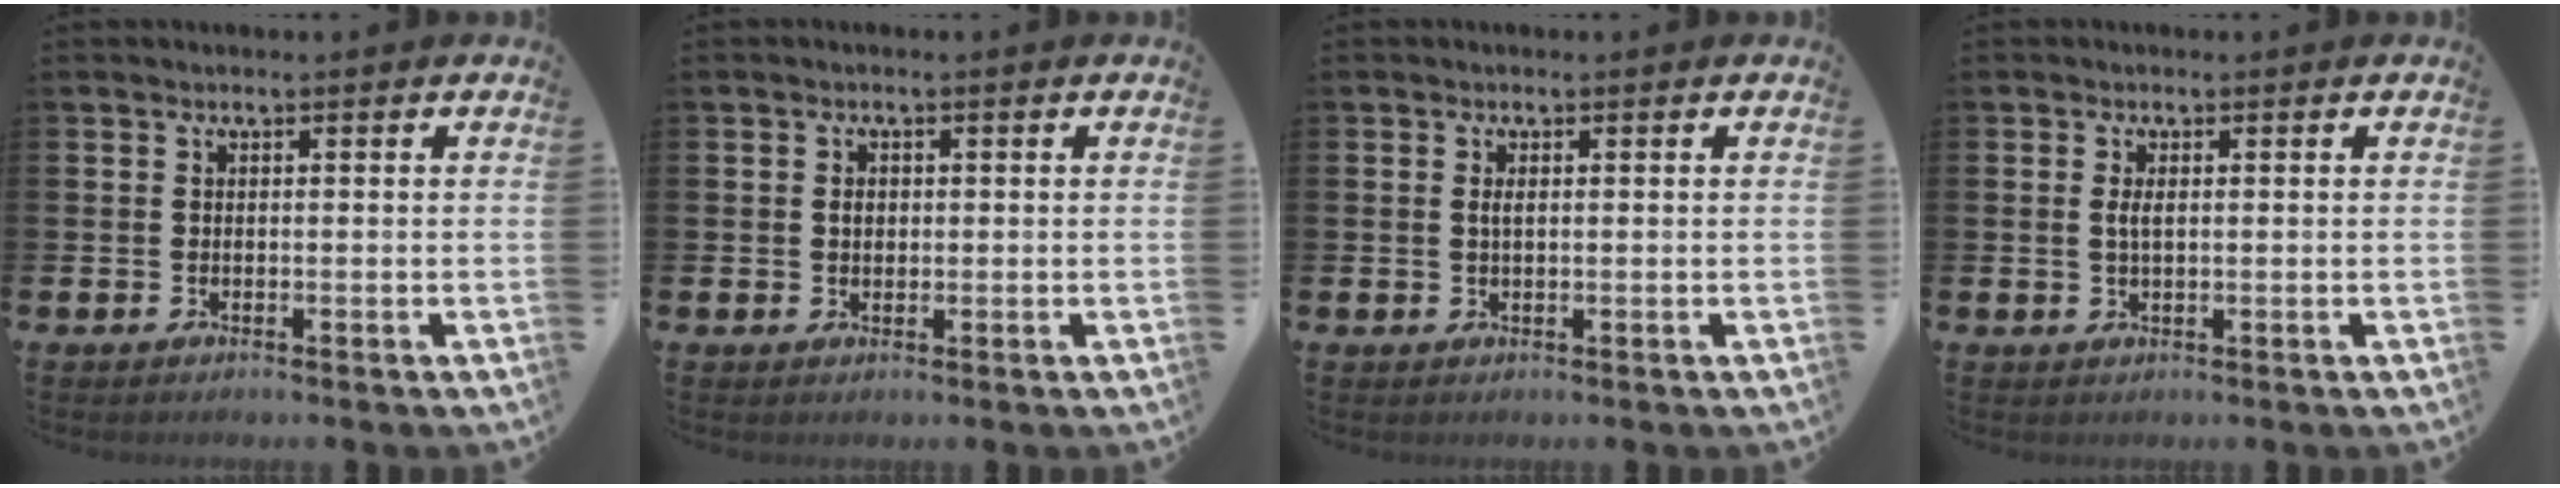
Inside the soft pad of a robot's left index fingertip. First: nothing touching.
{"total": 1.4, "force": [0.2, 1.1, 0.8], "torque": [0.003, 0.001, -0.001]}
{"total": 1.0, "force": [0.3, 0.3, 0.9], "torque": [-0.014, 0.002, 0.004]}
{"total": 1.8, "force": [0.4, 0.7, 1.6], "torque": [-0.028, 0.003, 0.004]}